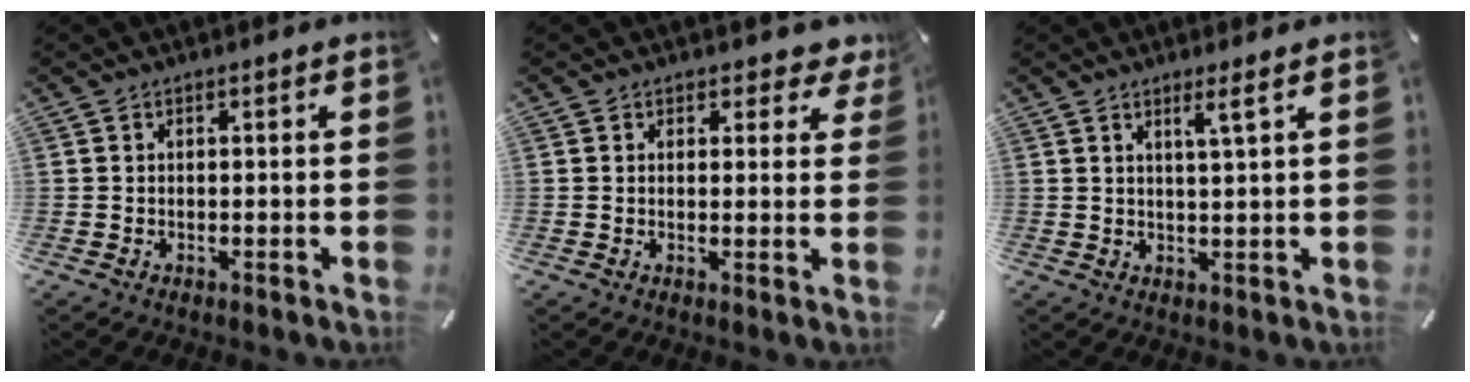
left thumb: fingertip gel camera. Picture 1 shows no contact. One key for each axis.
{"total": 3.9, "fx": 2.7, "fy": 2.4, "fz": 1.3, "tx": -0.004, "ty": -0.016, "tz": 0.042}
{"total": 3.7, "fx": 2.2, "fy": -0.4, "fz": 3.0, "tx": -0.063, "ty": -0.005, "tz": 0.035}